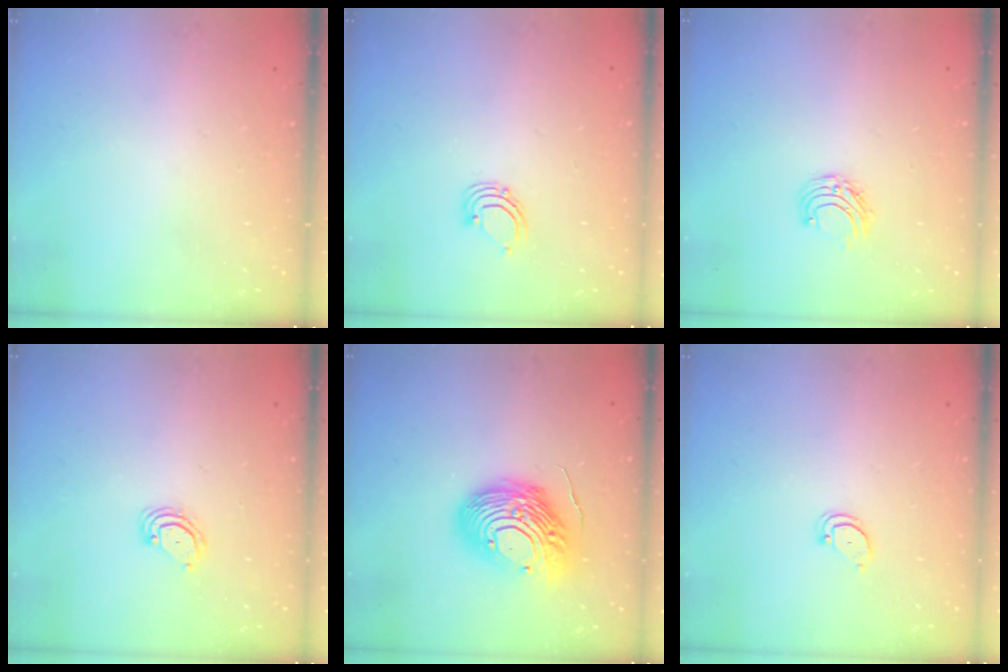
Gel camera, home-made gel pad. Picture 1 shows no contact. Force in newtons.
{"total": 2.9, "press": 2.9, "slide": 0.2}
{"total": 5.9, "press": 5.8, "slide": 0.7}
{"total": 3.8, "press": 3.8, "slide": 0.3}
{"total": 16.8, "press": 16.7, "slide": 1.9}
{"total": 2.4, "press": 2.4, "slide": 0.2}